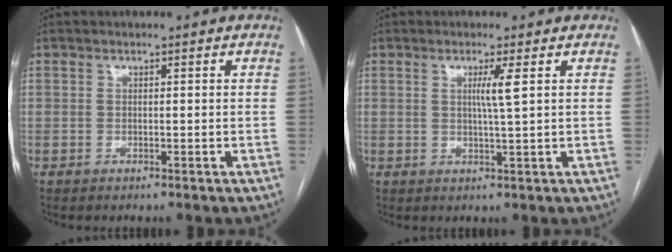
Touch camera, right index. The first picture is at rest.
{"total": 3.0, "force": [0.9, -0.7, 2.8], "torque": [-0.052, -0.005, 0.015]}